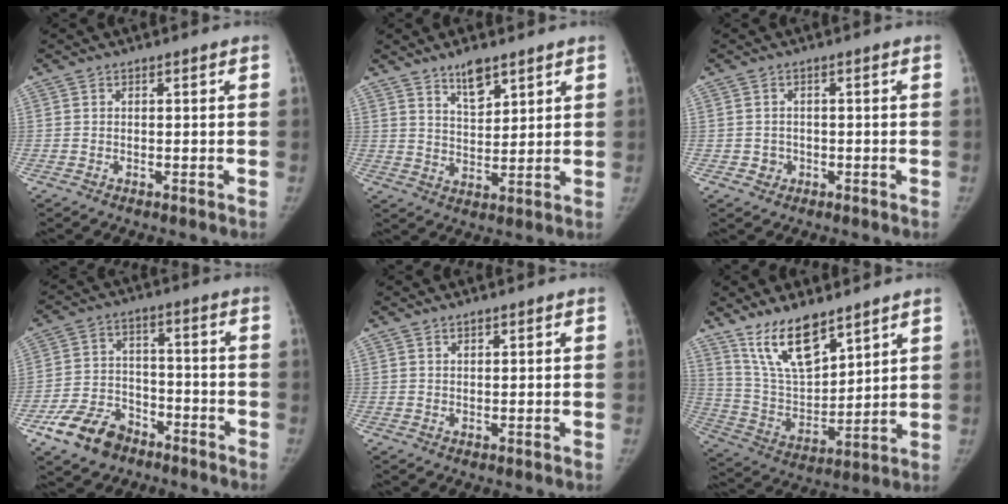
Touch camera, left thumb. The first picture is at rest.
{"total": 6.5, "force": [4.6, 2.6, 3.8], "torque": [-0.047, -0.035, 0.081]}
{"total": 2.0, "force": [-0.6, 1.9, 0.4], "torque": [0.003, 0.007, -0.008]}
{"total": 10.8, "force": [-7.0, 6.9, 4.5], "torque": [-0.068, 0.041, -0.125]}
{"total": 1.1, "force": [0.8, 0.4, 0.6], "torque": [-0.006, -0.005, 0.014]}
{"total": 14.3, "force": [10.1, 5.5, 8.5], "torque": [-0.125, -0.061, 0.205]}